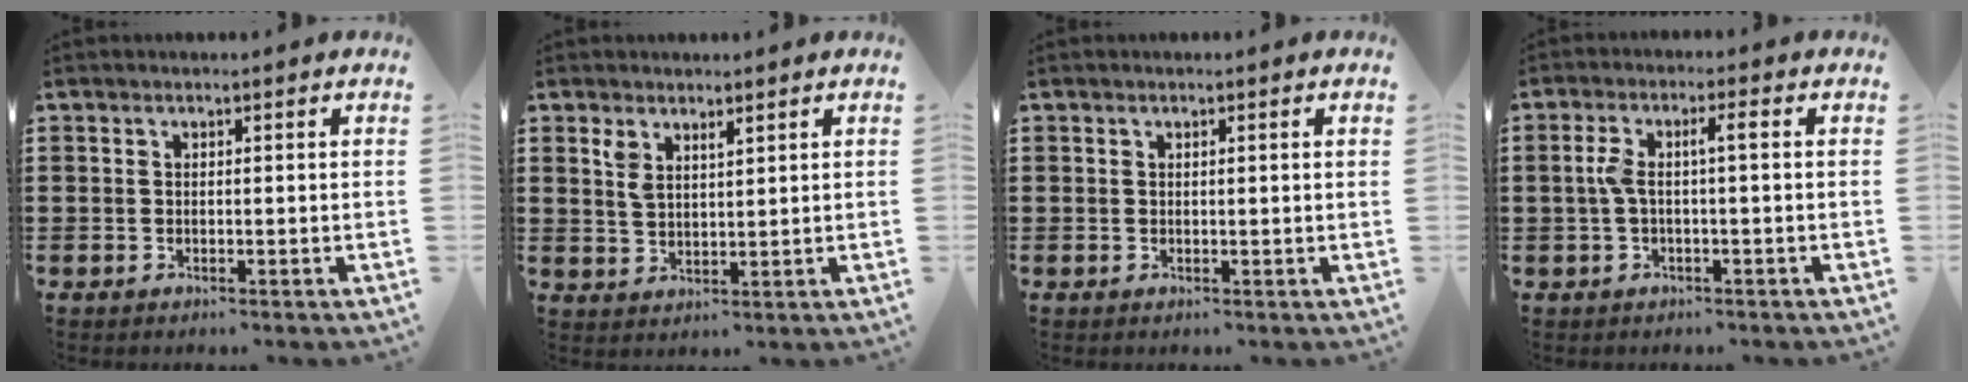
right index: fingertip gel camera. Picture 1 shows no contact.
{"total": 2.8, "force": [2.0, 1.2, 1.5], "torque": [-0.034, 0.004, 0.037]}
{"total": 0.6, "force": [0.2, -0.1, 0.6], "torque": [-0.009, -0.001, 0.003]}
{"total": 4.0, "force": [-0.1, 0.6, 3.9], "torque": [-0.094, -0.003, -0.014]}